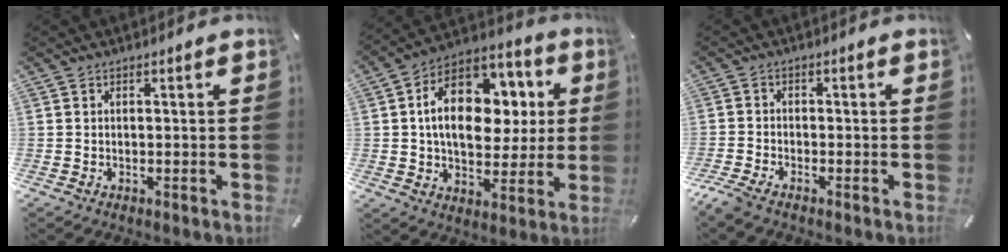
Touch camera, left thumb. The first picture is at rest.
{"total": 17.3, "force": [3.3, 12.2, 11.8], "torque": [-0.191, -0.007, 0.061]}
{"total": 2.8, "force": [-2.3, 0.7, 1.3], "torque": [-0.042, 0.002, -0.050]}